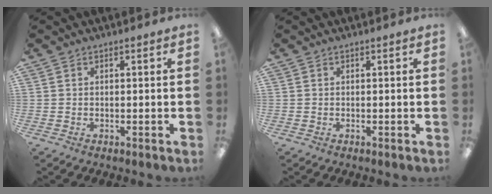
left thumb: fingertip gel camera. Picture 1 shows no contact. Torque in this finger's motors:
{"motor_torque": [0.00, 0.00, 0.05, -0.05, 0.00]}